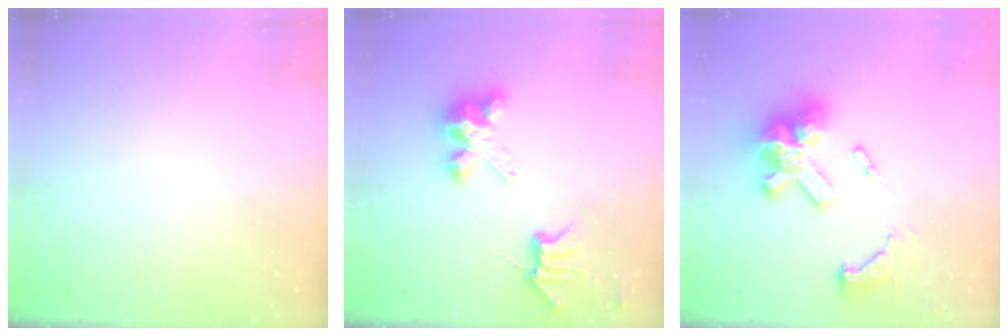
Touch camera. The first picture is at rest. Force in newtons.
{"total": 6.1, "press": 6.1, "slide": 0.2}
{"total": 18.5, "press": 18.3, "slide": 2.4}